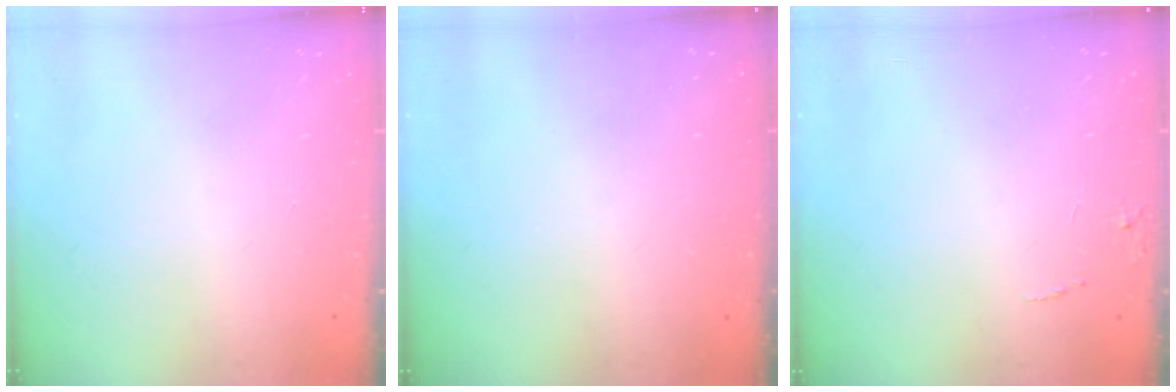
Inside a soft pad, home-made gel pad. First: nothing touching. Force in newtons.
{"total": 2.9, "press": 2.8, "slide": 0.9}
{"total": 5.6, "press": 5.6, "slide": 0.4}